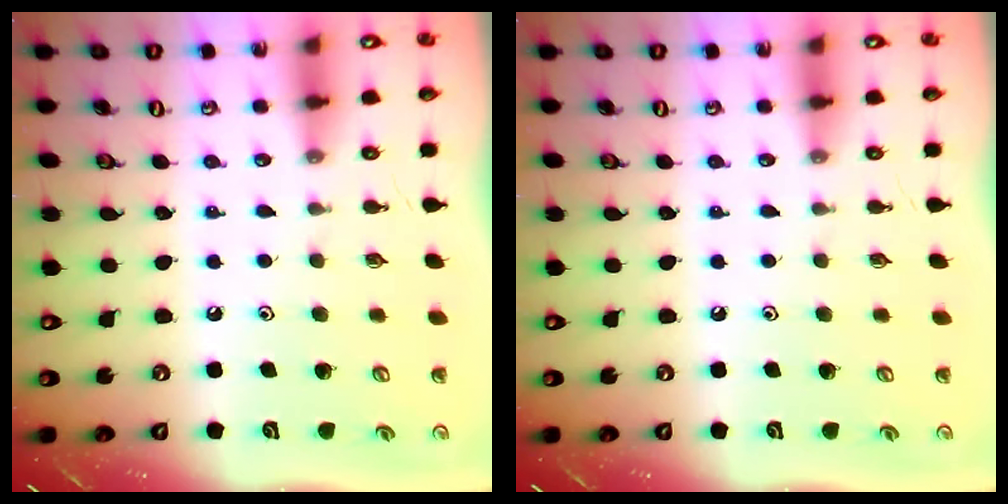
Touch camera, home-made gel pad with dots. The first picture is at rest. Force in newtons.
{"total": 0.0}